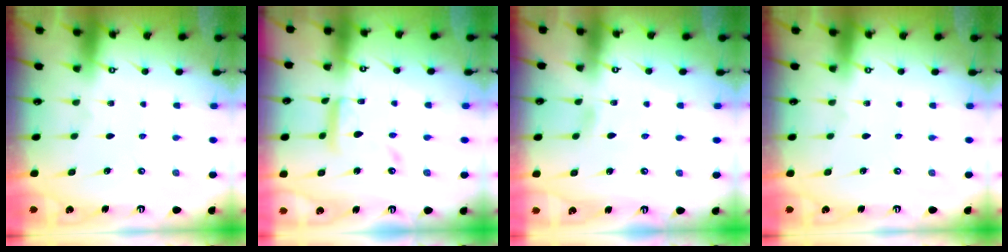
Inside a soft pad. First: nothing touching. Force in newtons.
{"total": 12.3, "press": 12.2, "slide": 1.1}
{"total": 2.4, "press": 2.4, "slide": 0.4}
{"total": 0.0}